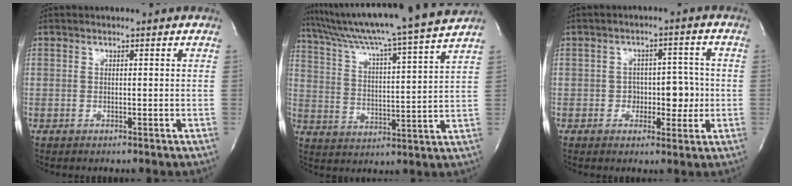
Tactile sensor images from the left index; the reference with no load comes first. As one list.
[{"total": 19.7, "force": [17.7, -2.6, 8.4], "torque": [-0.148, -0.036, 0.257]}, {"total": 5.5, "force": [-1.0, 3.6, 4.1], "torque": [-0.044, 0.017, -0.010]}]